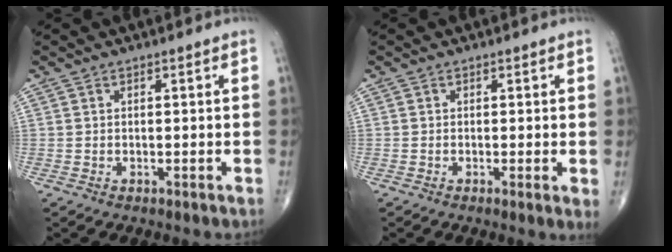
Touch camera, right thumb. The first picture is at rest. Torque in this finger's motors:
{"motor_torque": [-0.27, 0.05, -0.04, -0.13, -0.08]}